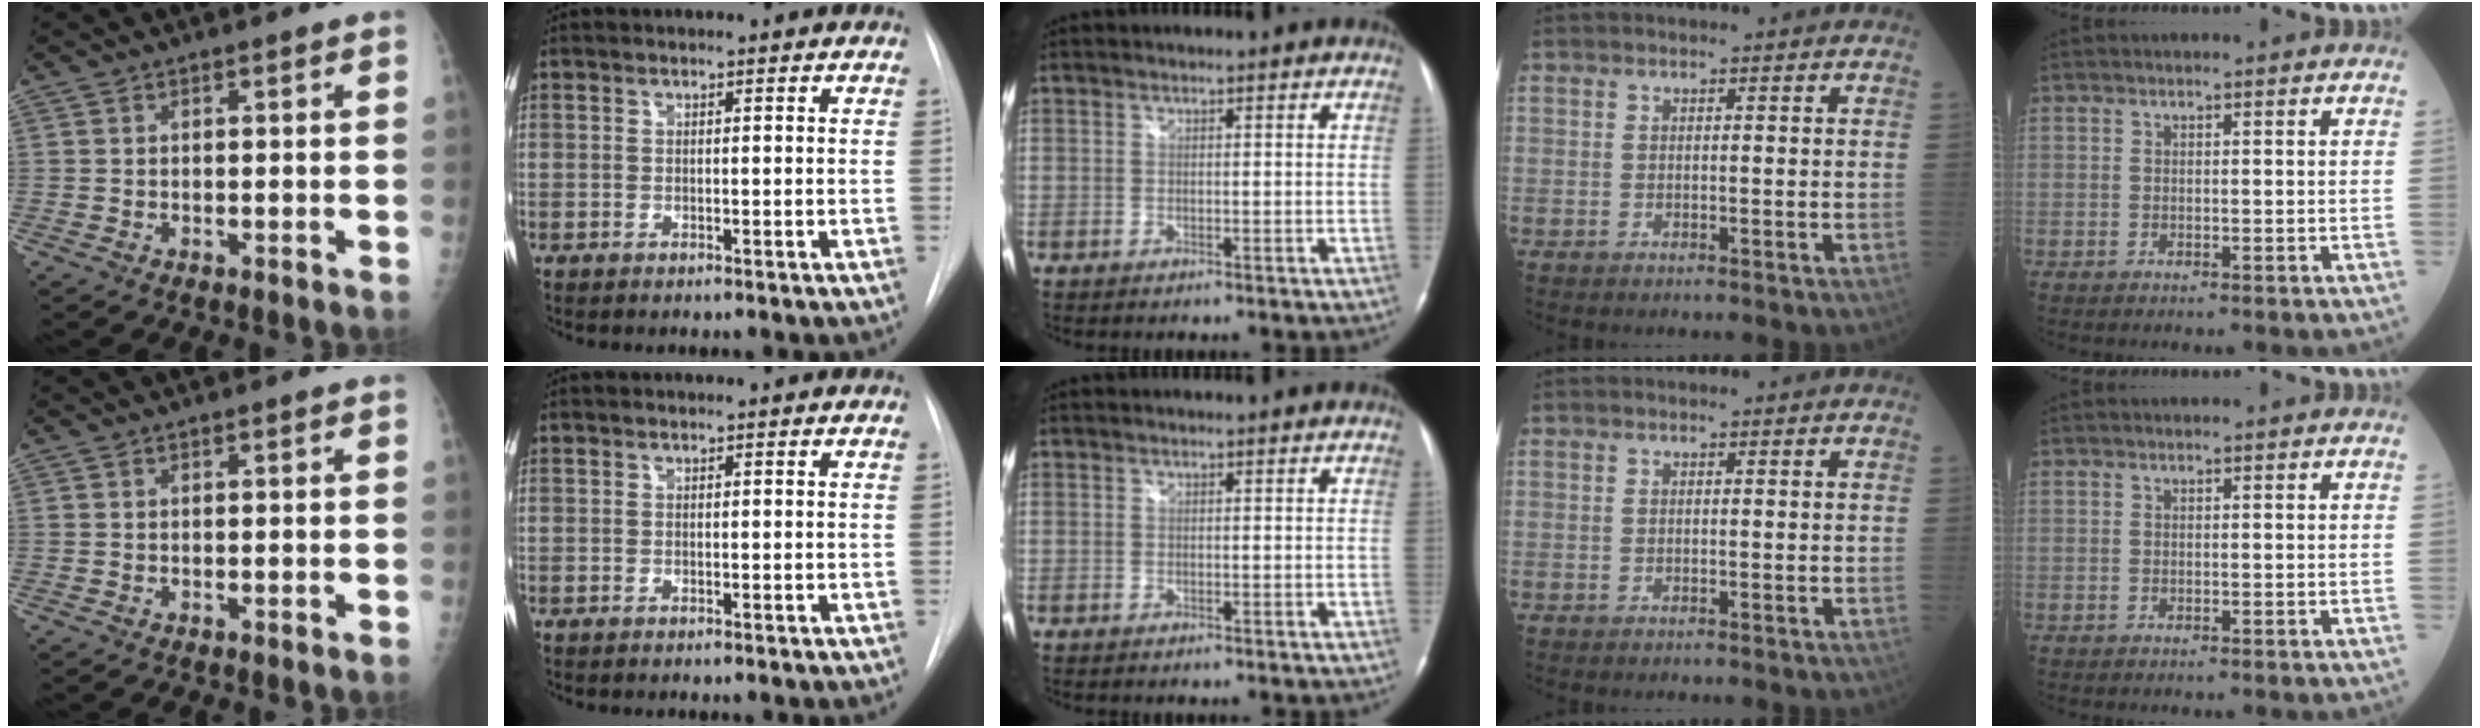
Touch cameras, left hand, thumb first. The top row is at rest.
{}